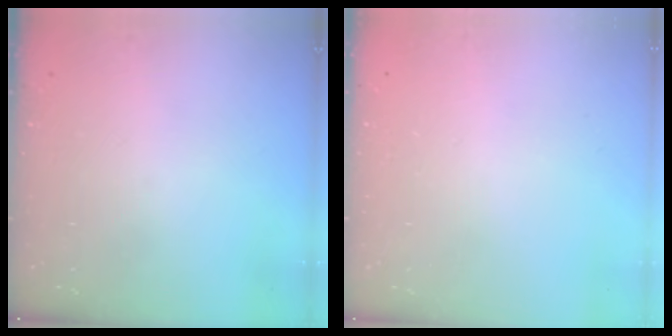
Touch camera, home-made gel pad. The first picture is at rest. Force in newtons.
{"total": 2.6, "press": 2.6, "slide": 0.2}